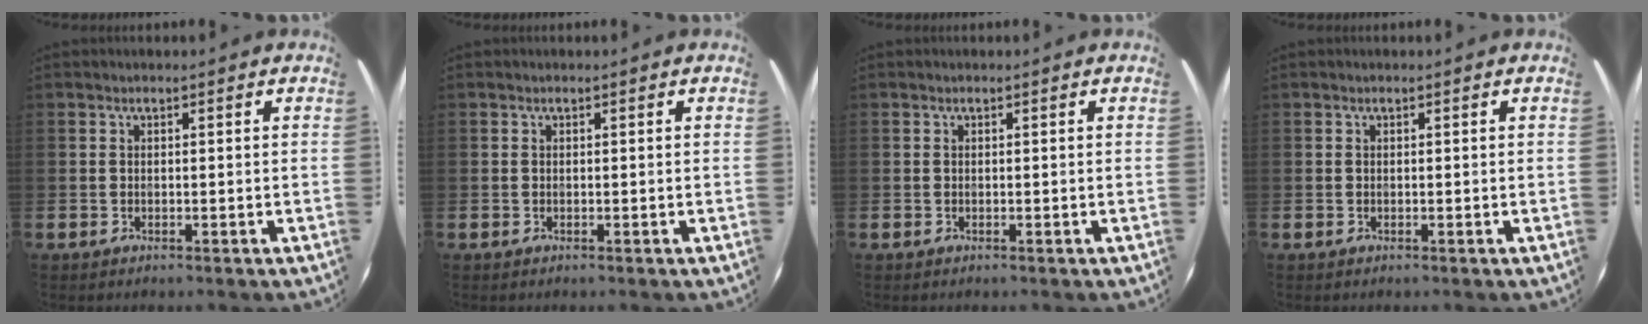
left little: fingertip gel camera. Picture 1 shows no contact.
{"total": 0.0}
{"total": 0.0}
{"total": 0.0}